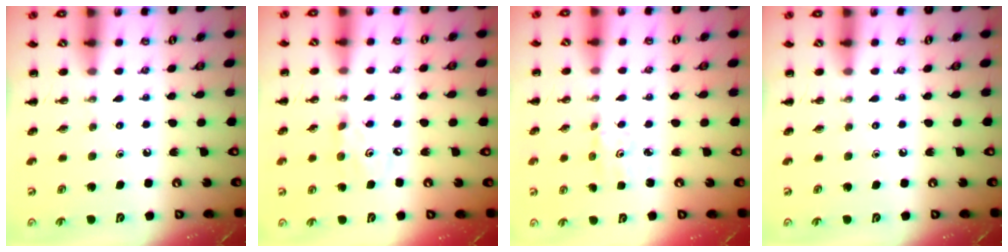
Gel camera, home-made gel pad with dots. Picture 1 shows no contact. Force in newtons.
{"total": 4.1, "press": 4.0, "slide": 0.6}
{"total": 1.5, "press": 1.5, "slide": 0.3}
{"total": 0.0}